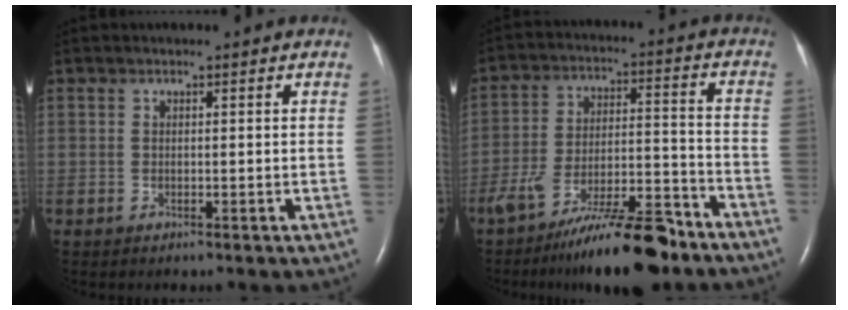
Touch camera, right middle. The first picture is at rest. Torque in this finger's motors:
{"motor_torque": [1.07, -1.07, 0.37, 0.18]}